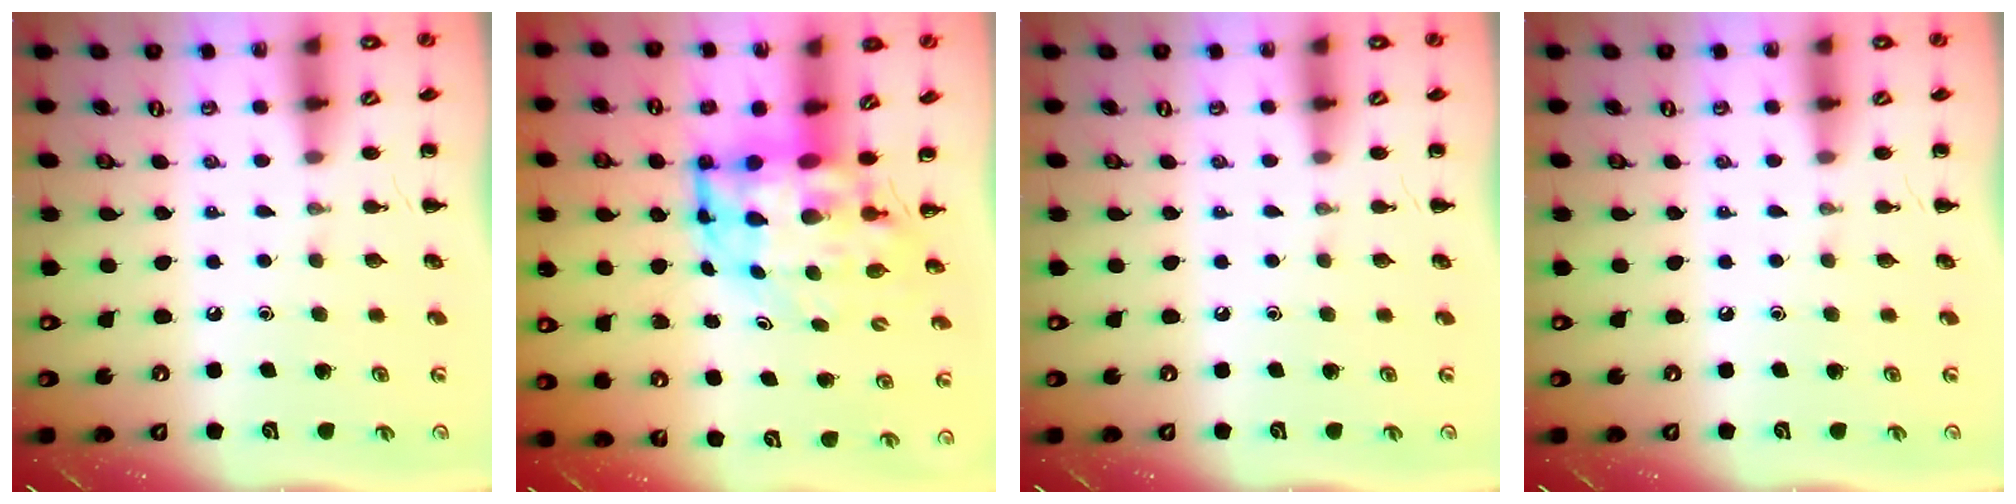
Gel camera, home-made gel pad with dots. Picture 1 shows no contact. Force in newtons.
{"total": 7.9, "press": 7.6, "slide": 1.9}
{"total": 0.0}
{"total": 0.0}